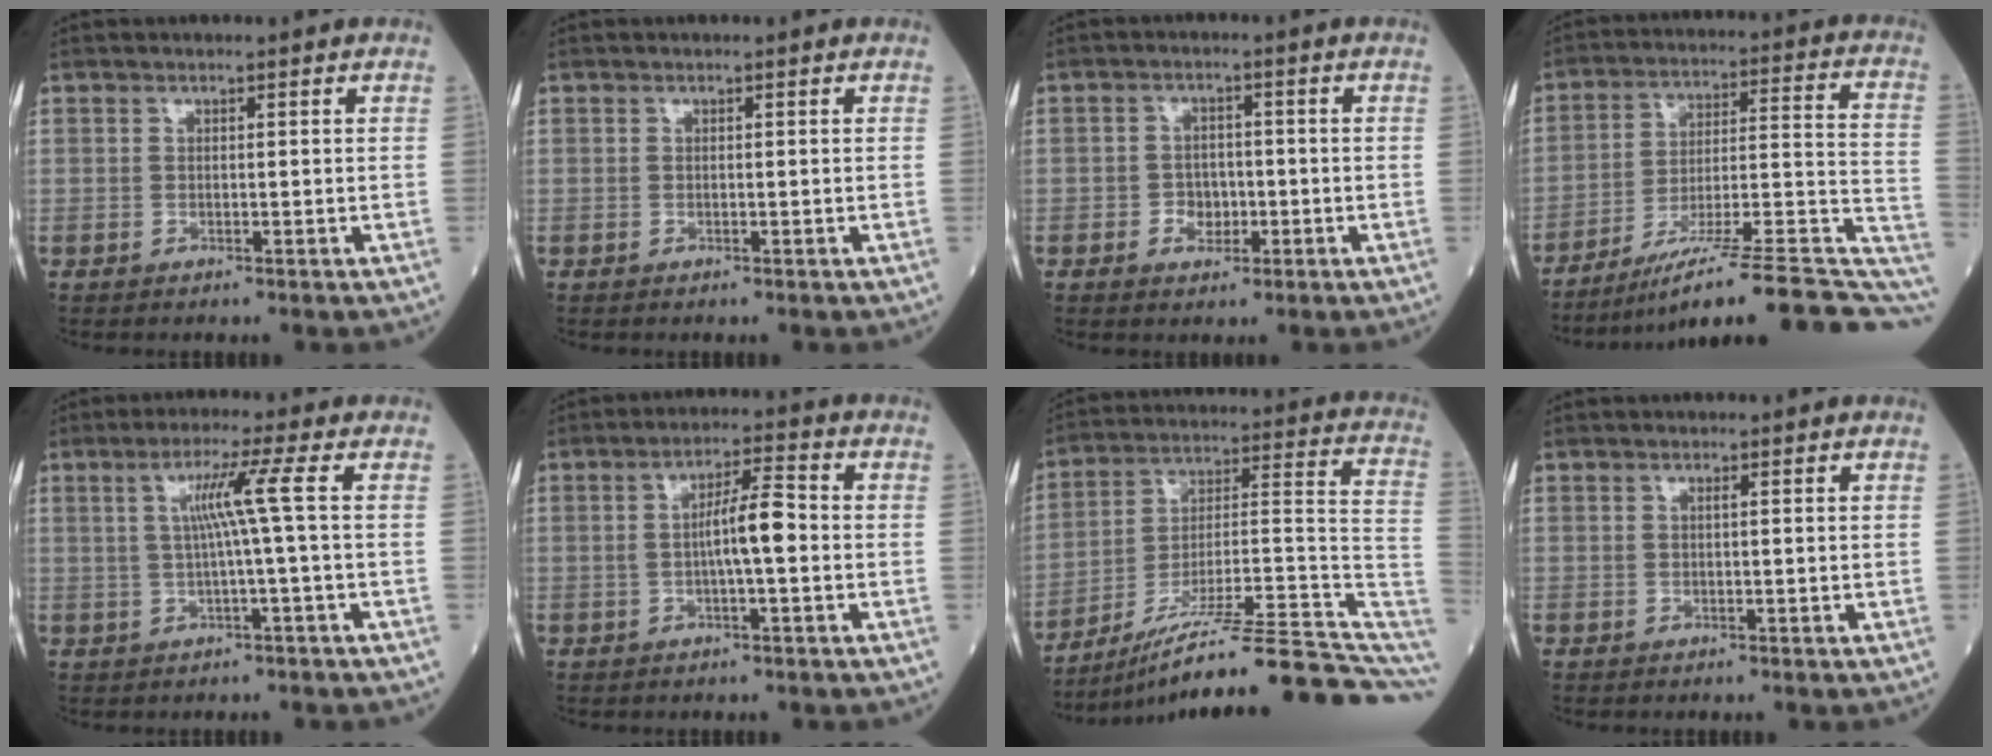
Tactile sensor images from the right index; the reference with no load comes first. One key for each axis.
{"total": 0.0}
{"total": 3.4, "fx": -1.0, "fy": 2.6, "fz": 1.9, "tx": -0.021, "ty": 0.007, "tz": -0.014}
{"total": 23.4, "fx": -17.6, "fy": 1.9, "fz": 15.4, "tx": -0.152, "ty": 0.017, "tz": -0.262}
{"total": 5.3, "fx": 0.6, "fy": -1.6, "fz": 5.0, "tx": -0.095, "ty": 0.007, "tz": 0.015}
{"total": 6.1, "fx": -0.5, "fy": 0.6, "fz": 6.0, "tx": -0.103, "ty": 0.013, "tz": -0.012}
{"total": 23.9, "fx": -18.3, "fy": 0.8, "fz": 15.4, "tx": -0.159, "ty": 0.027, "tz": -0.287}
{"total": 0.0}